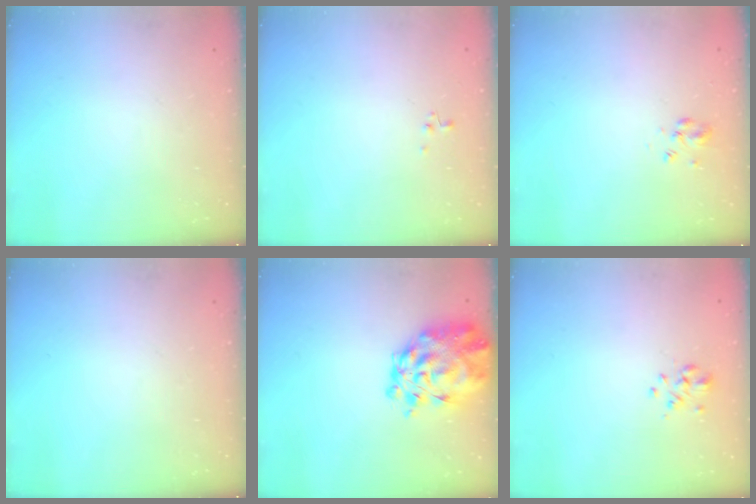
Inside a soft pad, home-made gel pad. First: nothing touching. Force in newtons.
{"total": 1.0, "press": 0.9, "slide": 0.4}
{"total": 3.0, "press": 2.9, "slide": 0.8}
{"total": 0.0}
{"total": 10.3, "press": 9.6, "slide": 3.6}
{"total": 2.3, "press": 1.9, "slide": 1.2}